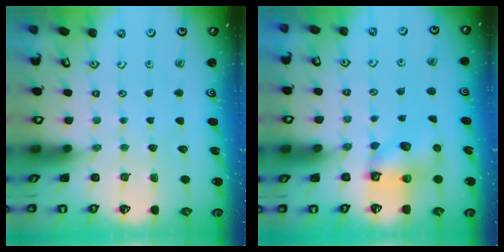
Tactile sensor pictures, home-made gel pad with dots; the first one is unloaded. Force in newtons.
{"total": 7.0, "press": 7.0, "slide": 0.1}